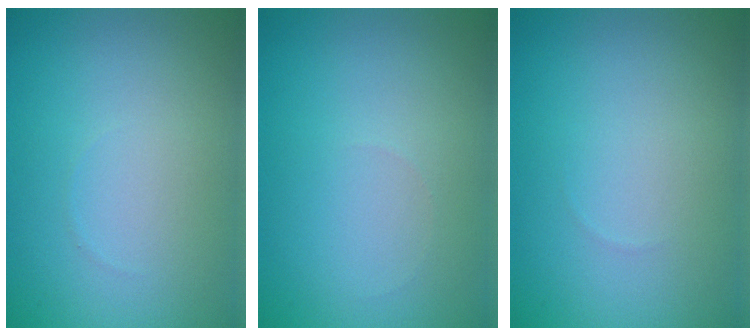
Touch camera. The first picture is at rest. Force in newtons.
{"total": 0.0}
{"total": 0.0}